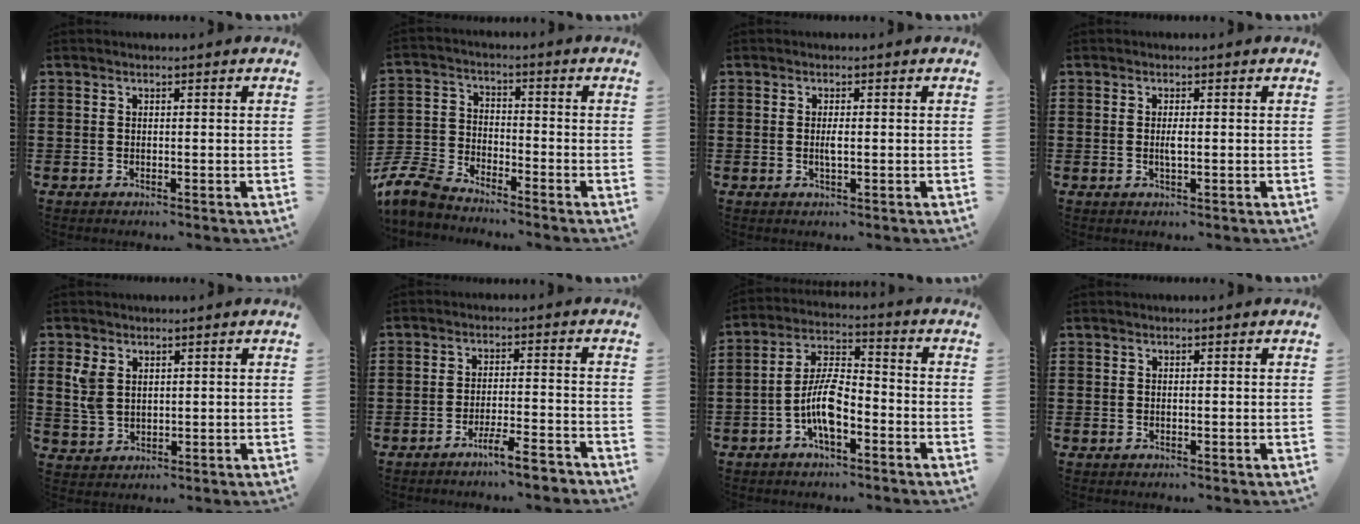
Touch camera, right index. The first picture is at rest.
{"total": 6.5, "force": [-6.1, 1.3, 1.8], "torque": [-0.066, 0.000, -0.129]}
{"total": 1.5, "force": [-0.1, 0.3, 1.5], "torque": [-0.037, -0.004, -0.005]}
{"total": 1.5, "force": [-0.1, 0.4, 1.5], "torque": [-0.036, -0.002, -0.005]}
{"total": 3.7, "force": [1.7, 2.5, 2.1], "torque": [-0.050, 0.010, 0.031]}
{"total": 5.3, "force": [-4.7, -0.1, 2.6], "torque": [-0.047, -0.008, -0.086]}
{"total": 7.9, "force": [-3.2, 2.9, 6.6], "torque": [-0.154, -0.005, -0.066]}
{"total": 0.0}